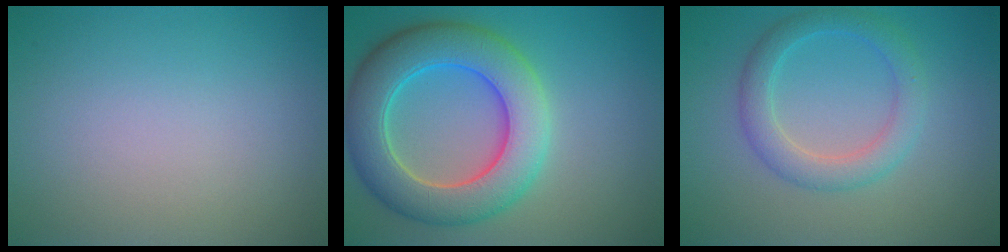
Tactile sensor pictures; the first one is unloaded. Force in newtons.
{"total": 8.8, "press": 8.8, "slide": 0.7}
{"total": 3.3, "press": 3.3, "slide": 0.1}